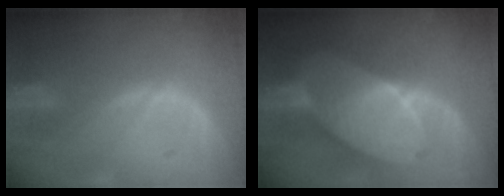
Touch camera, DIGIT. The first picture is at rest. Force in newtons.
{"total": 9.6, "press": 9.6, "slide": 0.4}